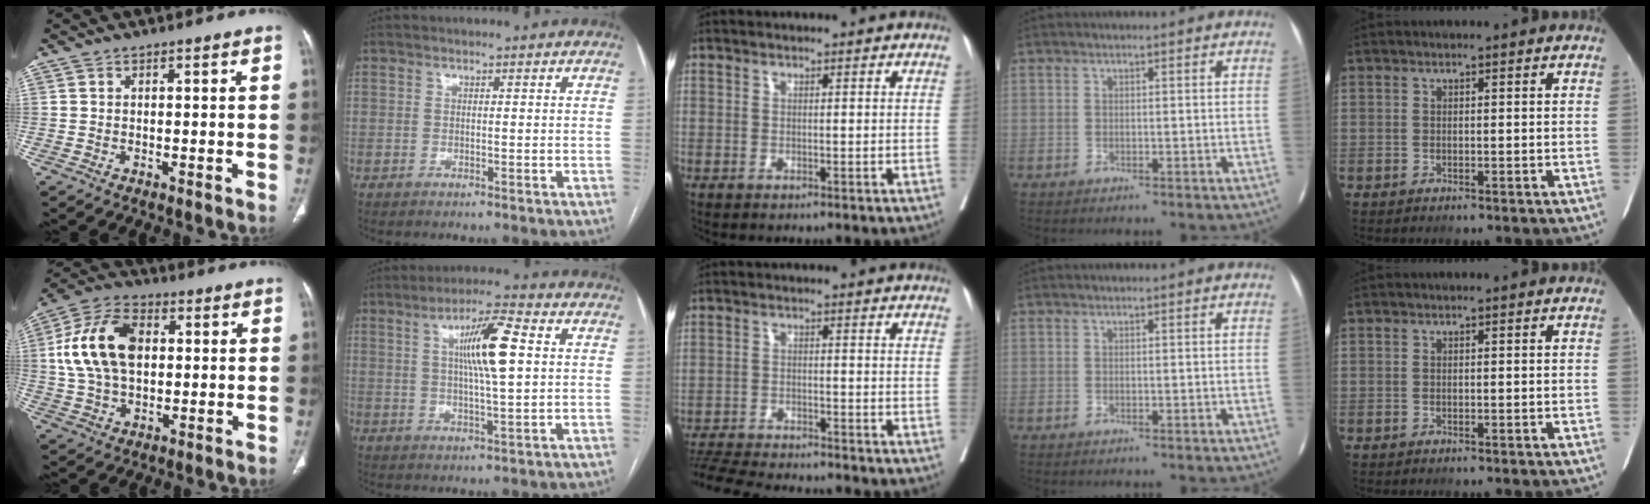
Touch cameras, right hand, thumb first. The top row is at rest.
{"thumb": {"total": 15.4, "force": [2.1, 9.9, 11.7], "torque": [-0.213, 0.017, 0.036]}, "index": {"total": 9.8, "force": [2.1, 0.8, 9.5], "torque": [-0.167, 0.009, 0.035]}, "middle": {"total": 13.4, "force": [-12.6, 1.1, 4.7], "torque": [-0.083, -0.011, -0.191]}}